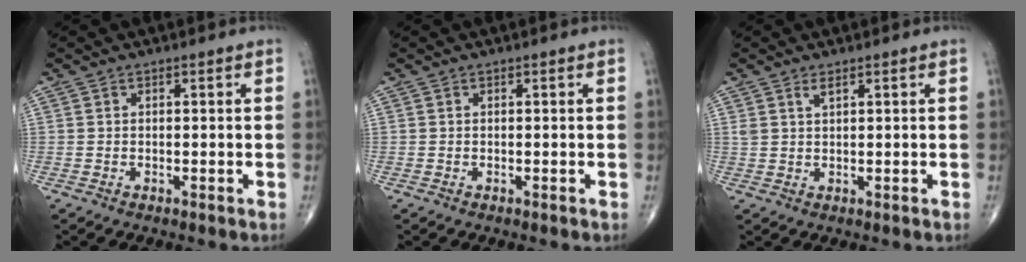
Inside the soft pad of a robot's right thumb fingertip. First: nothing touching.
{"total": 0.0}
{"total": 1.7, "force": [1.2, 0.6, 1.2], "torque": [-0.023, -0.002, 0.026]}